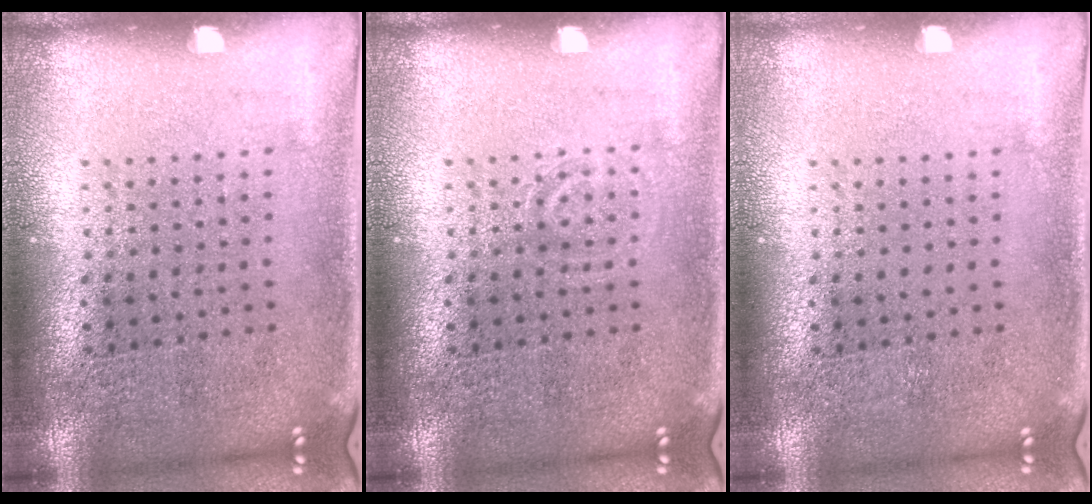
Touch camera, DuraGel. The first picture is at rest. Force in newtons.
{"total": 0.8, "press": 0.8, "slide": 0.2}
{"total": 0.0}